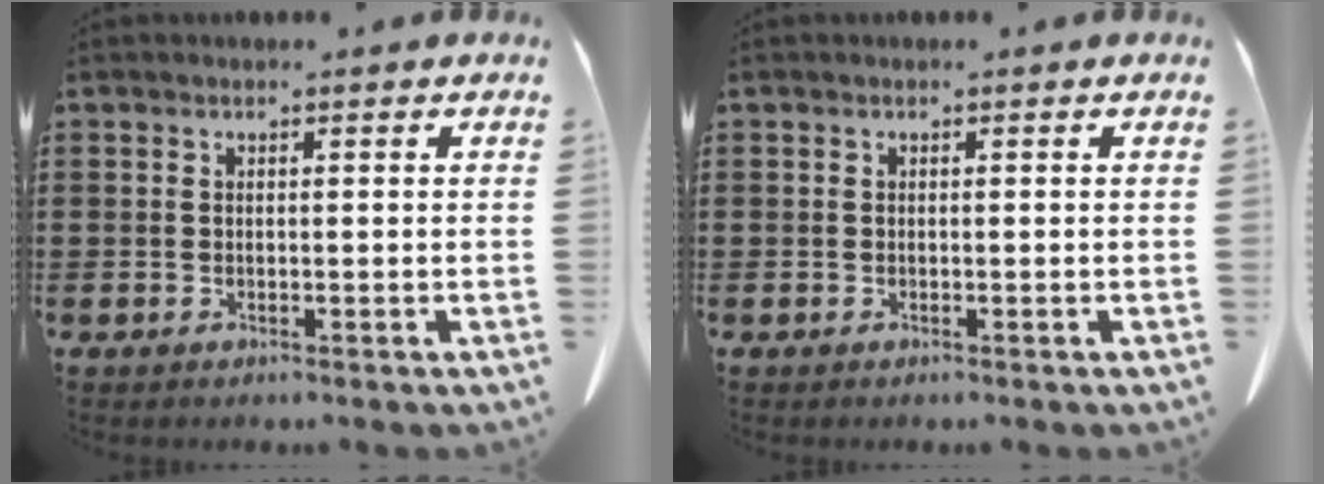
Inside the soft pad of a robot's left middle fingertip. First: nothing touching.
{"total": 0.0}